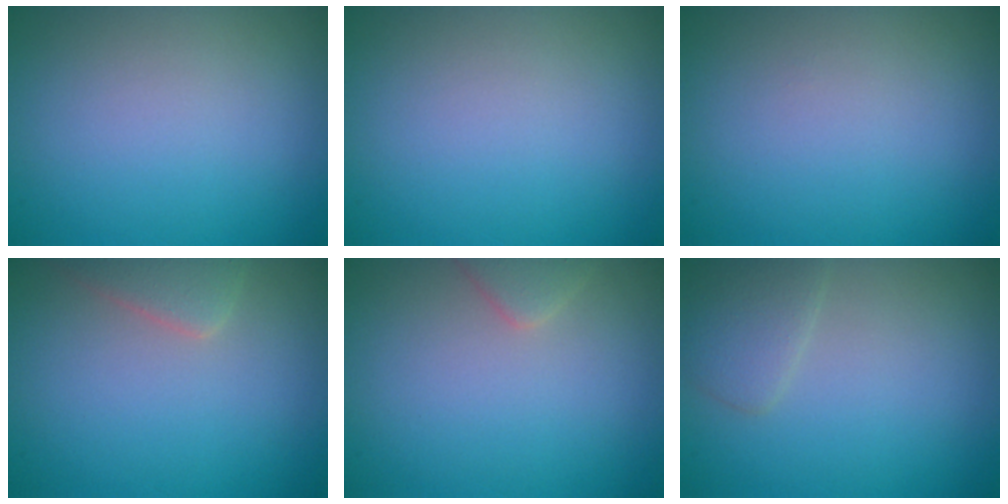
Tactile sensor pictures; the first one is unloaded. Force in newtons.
{"total": 0.0}
{"total": 0.0}
{"total": 2.6, "press": 2.6, "slide": 0.3}
{"total": 1.7, "press": 1.7, "slide": 0.1}
{"total": 2.1, "press": 2.1, "slide": 0.2}